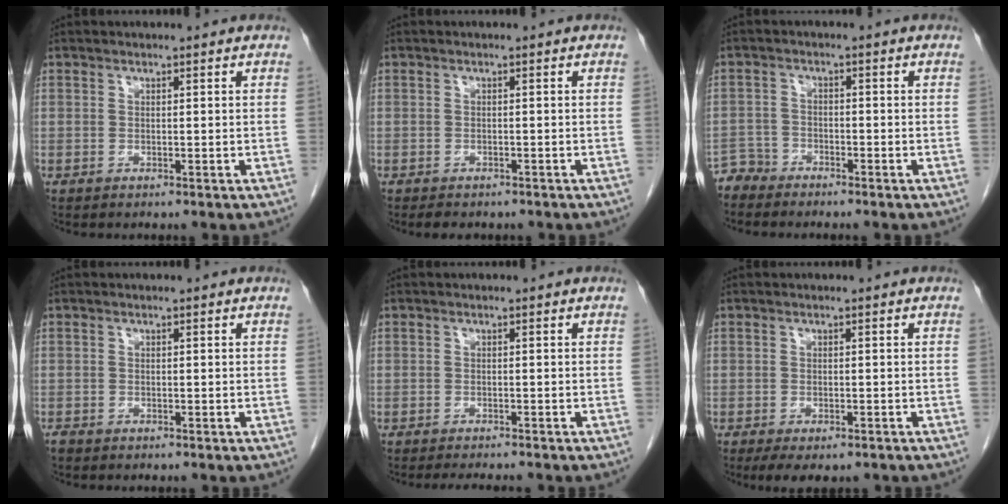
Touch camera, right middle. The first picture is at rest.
{"total": 3.5, "force": [-2.9, 1.4, 1.4], "torque": [-0.022, -0.005, -0.033]}
{"total": 3.0, "force": [-2.8, 0.7, -0.8], "torque": [0.019, -0.005, -0.055]}
{"total": 0.6, "force": [-0.5, 0.3, 0.1], "torque": [-0.007, -0.002, -0.011]}
{"total": 4.4, "force": [-4.0, 0.4, 1.8], "torque": [-0.019, -0.008, -0.054]}
{"total": 5.4, "force": [-3.9, 2.1, 3.1], "torque": [-0.042, -0.009, -0.056]}